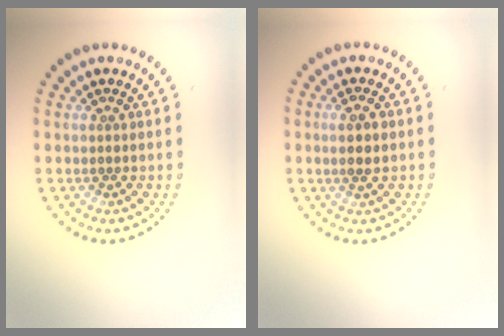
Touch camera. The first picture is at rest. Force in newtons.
{"total": 1.9, "press": 1.8, "slide": 0.4}